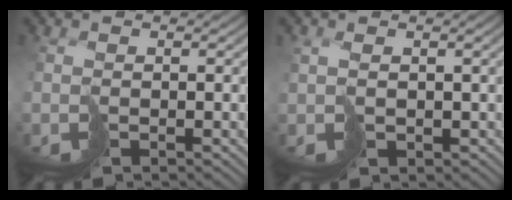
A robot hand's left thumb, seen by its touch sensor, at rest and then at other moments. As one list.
[{"total": 2.1, "force": [0.9, 1.3, 1.4], "torque": [-0.032, -0.002, 0.027]}]